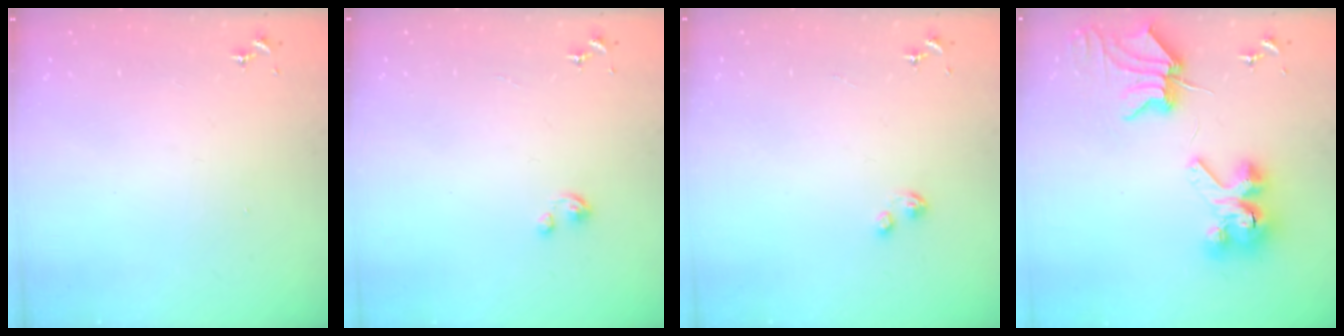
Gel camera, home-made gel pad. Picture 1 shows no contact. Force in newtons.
{"total": 1.9, "press": 1.9, "slide": 0.1}
{"total": 2.2, "press": 2.2, "slide": 0.3}
{"total": 10.7, "press": 10.6, "slide": 1.2}